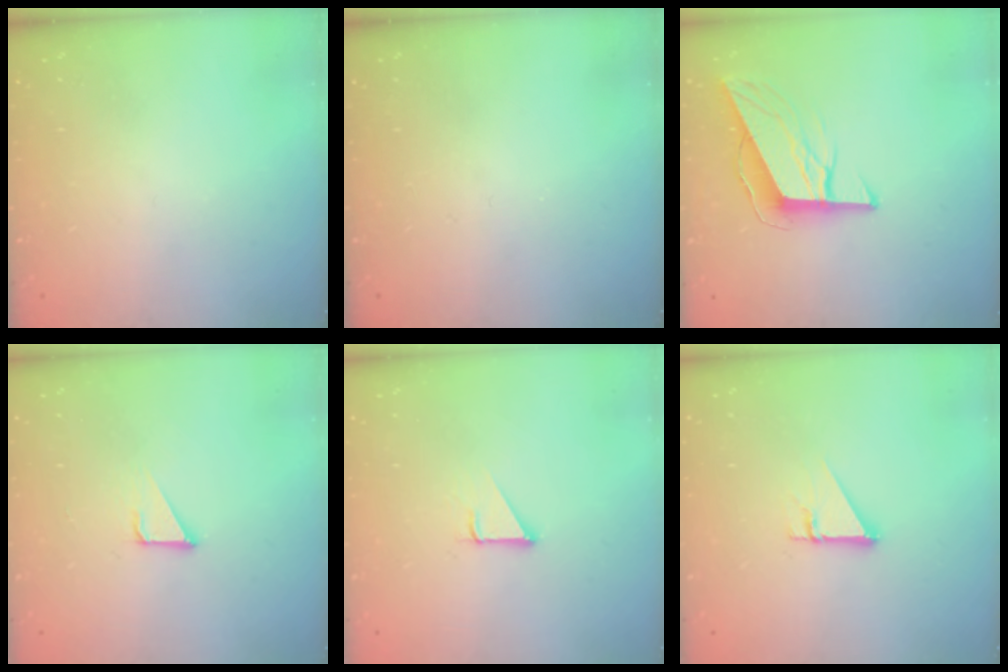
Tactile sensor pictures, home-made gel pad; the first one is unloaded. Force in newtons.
{"total": 0.0}
{"total": 9.8, "press": 9.6, "slide": 2.3}
{"total": 3.2, "press": 3.2, "slide": 0.1}
{"total": 1.6, "press": 1.6, "slide": 0.2}
{"total": 2.7, "press": 2.7, "slide": 0.2}